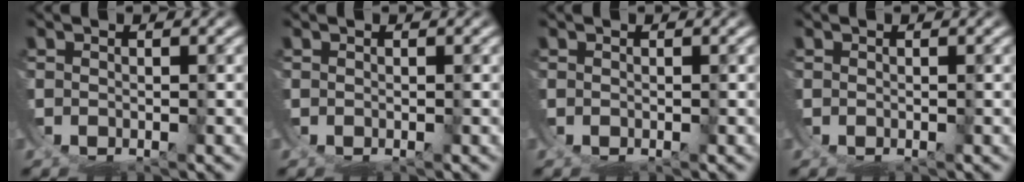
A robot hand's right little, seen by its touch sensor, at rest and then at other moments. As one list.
[{"total": 0.0}, {"total": 0.0}, {"total": 0.0}]